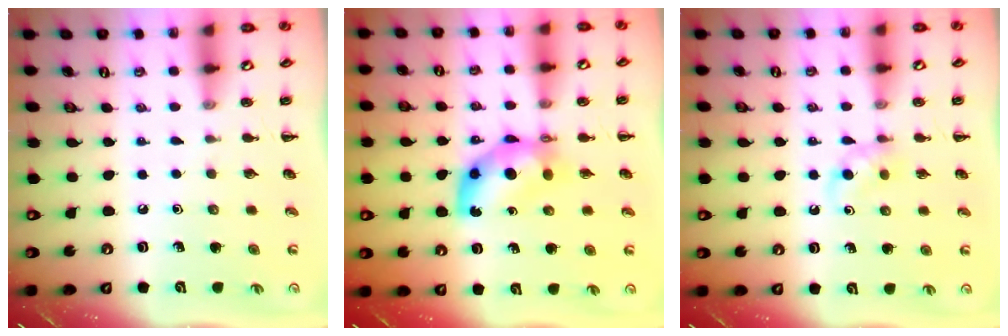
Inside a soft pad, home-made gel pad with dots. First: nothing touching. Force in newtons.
{"total": 8.0, "press": 7.9, "slide": 1.2}
{"total": 4.7, "press": 4.6, "slide": 1.0}